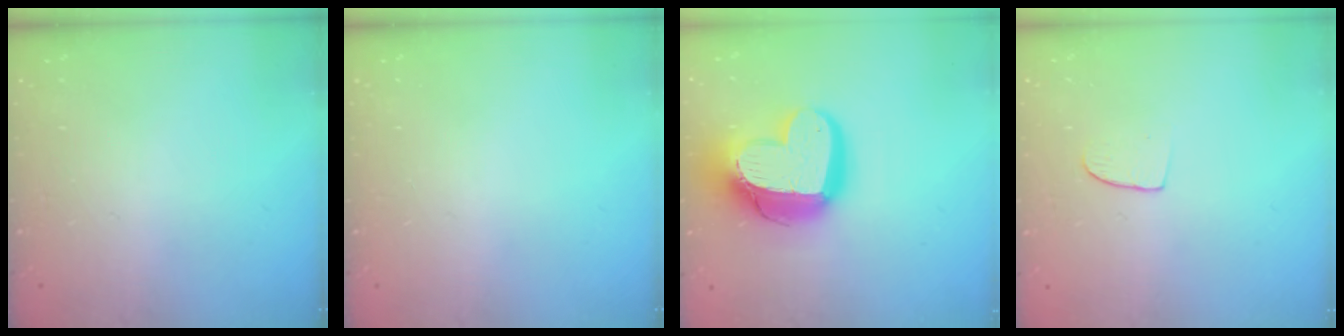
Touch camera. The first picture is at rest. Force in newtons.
{"total": 0.0}
{"total": 21.9, "press": 21.8, "slide": 2.2}
{"total": 6.3, "press": 6.3, "slide": 0.5}